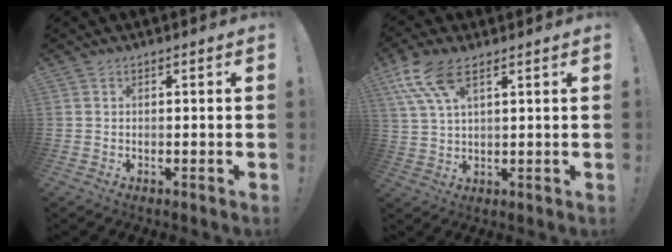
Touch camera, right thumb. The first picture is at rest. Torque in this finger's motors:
{"motor_torque": [0.38, 0.62, 0.24, -0.12, 0.09]}